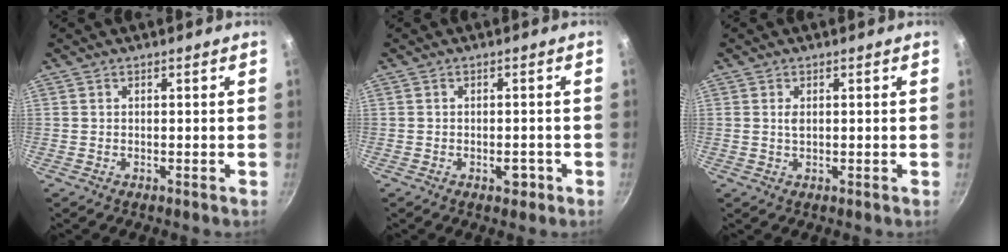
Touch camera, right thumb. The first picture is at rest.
{"total": 2.1, "force": [-1.0, 1.3, 1.3], "torque": [-0.008, 0.007, -0.010]}
{"total": 1.5, "force": [0.3, 0.8, 1.2], "torque": [-0.023, -0.003, 0.008]}